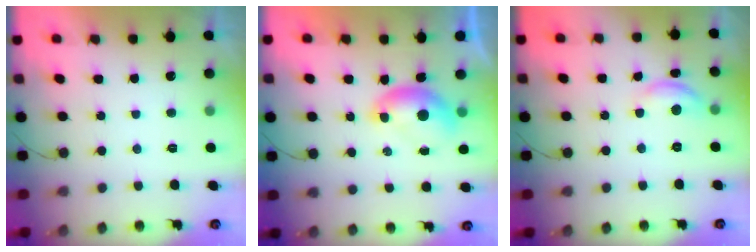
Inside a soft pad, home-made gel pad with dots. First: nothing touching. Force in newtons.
{"total": 6.8, "press": 6.8, "slide": 0.7}
{"total": 8.4, "press": 8.3, "slide": 0.4}